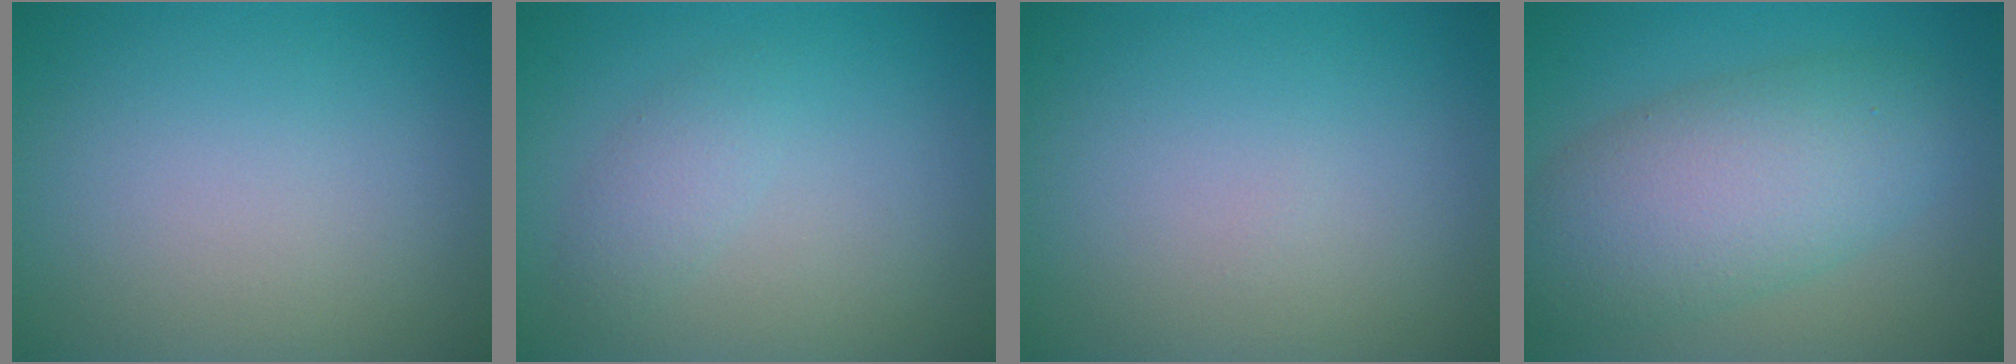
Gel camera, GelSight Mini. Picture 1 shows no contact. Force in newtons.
{"total": 1.7, "press": 1.7, "slide": 0.0}
{"total": 0.0}
{"total": 7.8, "press": 7.8, "slide": 0.2}